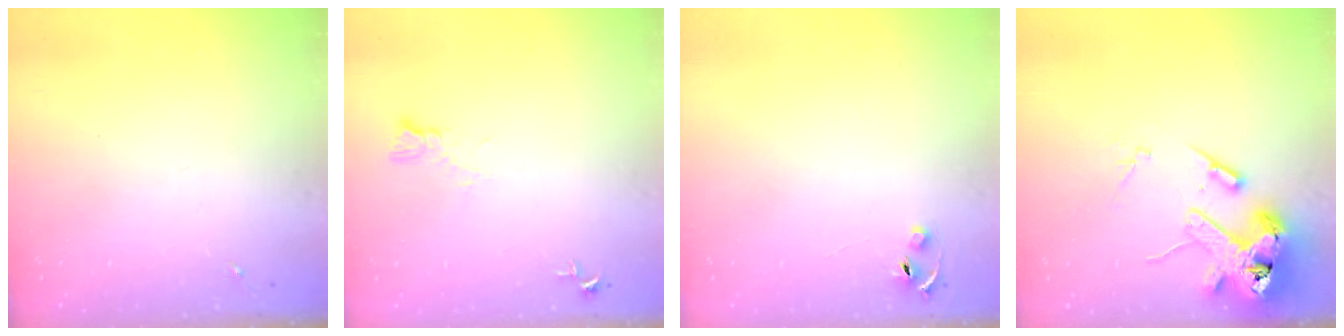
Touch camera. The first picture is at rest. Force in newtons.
{"total": 3.7, "press": 3.7, "slide": 0.3}
{"total": 4.0, "press": 3.9, "slide": 0.4}
{"total": 15.6, "press": 15.4, "slide": 2.3}